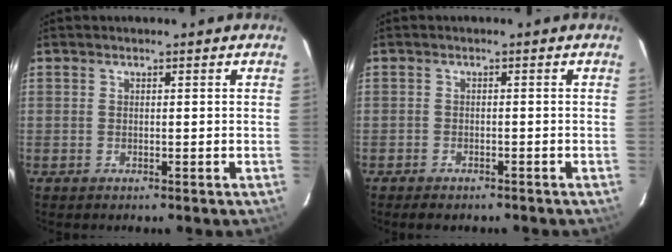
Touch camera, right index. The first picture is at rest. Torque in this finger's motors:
{"motor_torque": [0.27, -0.25, 0.08, -0.02]}